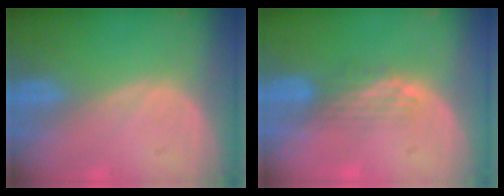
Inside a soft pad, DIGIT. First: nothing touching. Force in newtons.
{"total": 3.3, "press": 2.8, "slide": 1.7}